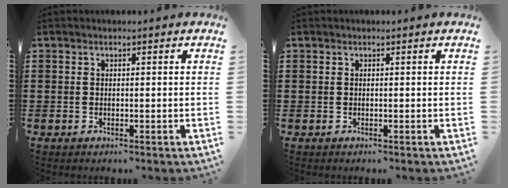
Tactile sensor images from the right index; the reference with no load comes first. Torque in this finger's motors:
{"motor_torque": [-0.37, 0.47, -0.38, -0.18]}